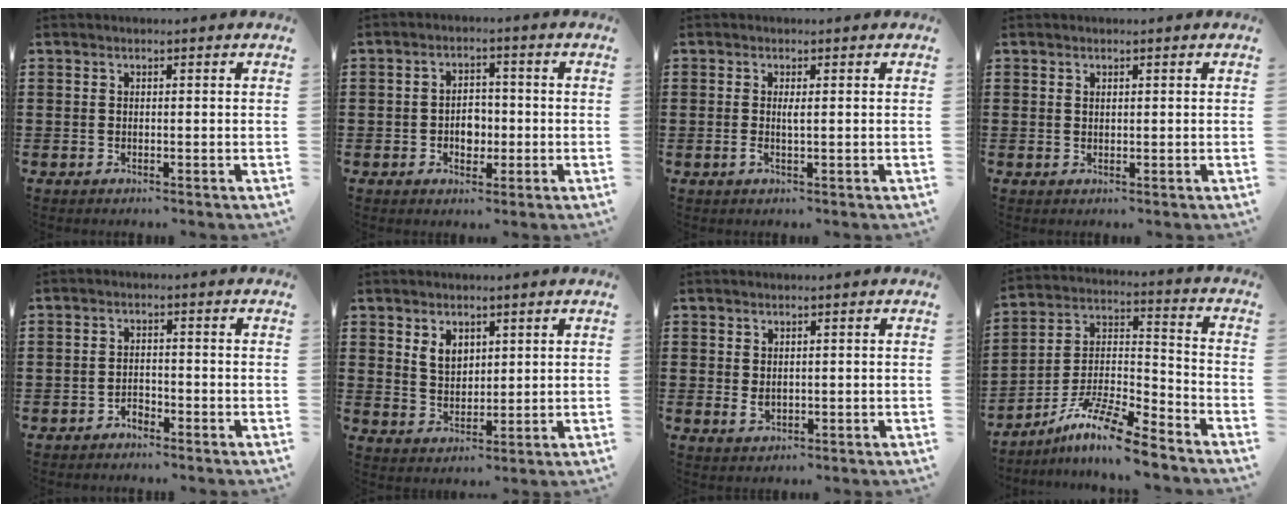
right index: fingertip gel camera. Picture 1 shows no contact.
{"total": 3.7, "force": [-1.0, 2.6, 2.5], "torque": [-0.043, 0.001, -0.022]}
{"total": 1.4, "force": [0.0, 0.1, 1.4], "torque": [-0.035, -0.006, -0.003]}
{"total": 0.6, "force": [0.4, 0.4, 0.3], "torque": [-0.007, 0.001, 0.007]}
{"total": 1.8, "force": [-1.7, 0.6, 0.3], "torque": [-0.014, 0.001, -0.035]}
{"total": 3.9, "force": [2.1, 2.6, 1.9], "torque": [-0.047, 0.009, 0.039]}
{"total": 1.4, "force": [0.2, 0.9, 1.1], "torque": [-0.021, 0.003, 0.005]}
{"total": 10.6, "force": [-8.8, 1.1, 5.9], "torque": [-0.115, 0.009, -0.174]}